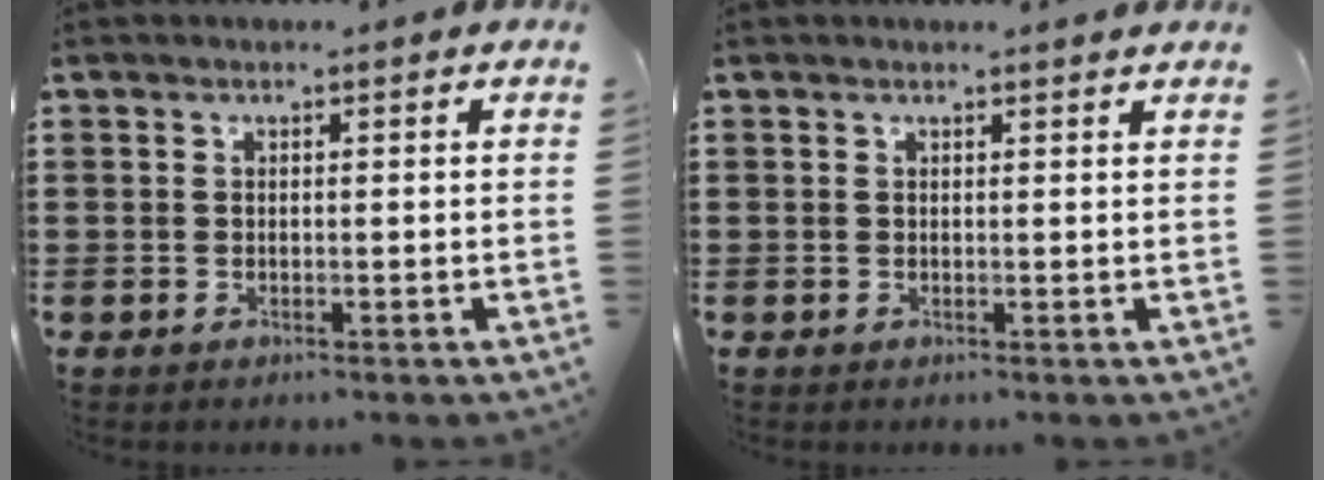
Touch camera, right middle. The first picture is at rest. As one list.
[{"total": 0.6, "force": [0.6, 0.0, 0.1], "torque": [0.005, -0.006, 0.011]}]